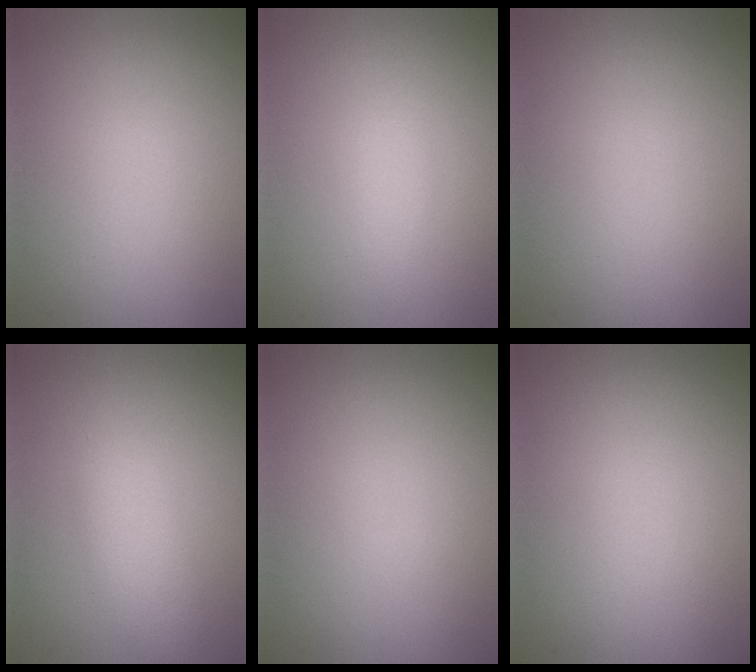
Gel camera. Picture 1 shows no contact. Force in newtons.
{"total": 1.1, "press": 1.1, "slide": 0.1}
{"total": 0.0}
{"total": 2.5, "press": 2.5, "slide": 0.2}
{"total": 0.0}
{"total": 0.0}